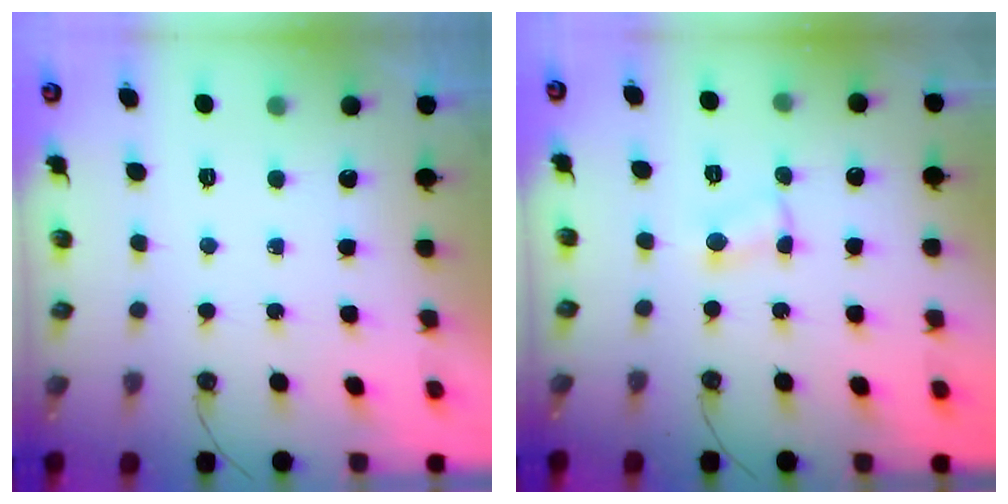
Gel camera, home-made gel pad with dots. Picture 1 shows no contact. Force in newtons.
{"total": 2.9, "press": 2.9, "slide": 0.6}